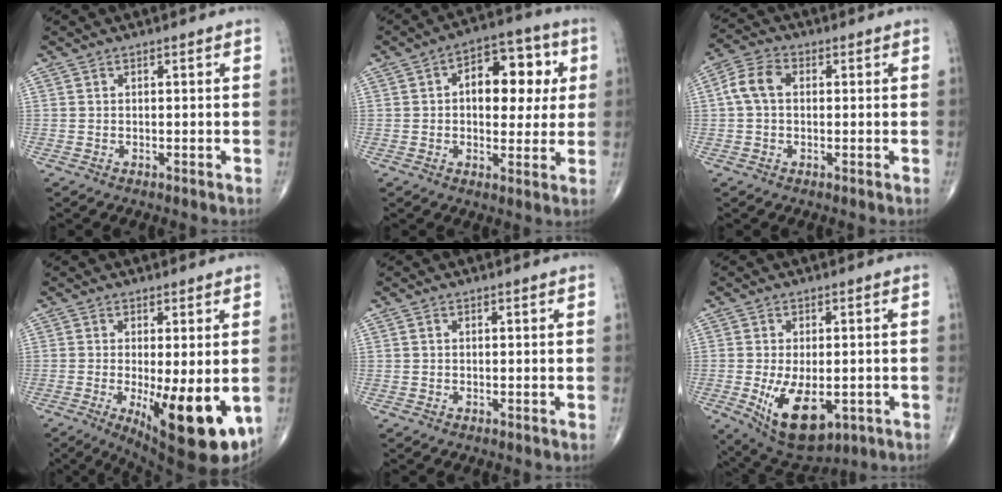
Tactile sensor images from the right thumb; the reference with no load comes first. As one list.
[{"total": 13.5, "force": [2.5, 8.0, 10.6], "torque": [-0.106, 0.017, 0.030]}, {"total": 6.0, "force": [0.6, 4.1, 4.3], "torque": [-0.086, 0.020, 0.005]}, {"total": 15.4, "force": [-3.8, 4.9, 14.1], "torque": [-0.173, -0.027, -0.038]}, {"total": 0.0}, {"total": 12.3, "force": [-3.4, 6.5, 9.9], "torque": [-0.157, -0.011, -0.035]}]